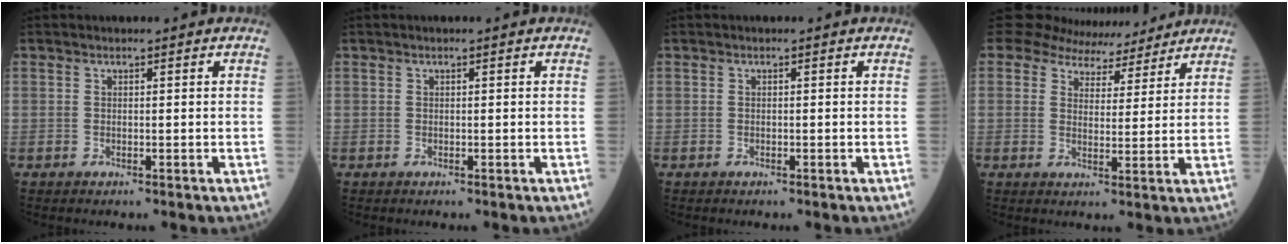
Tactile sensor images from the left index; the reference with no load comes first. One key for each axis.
{"total": 0.0}
{"total": 0.0}
{"total": 8.7, "fx": 8.2, "fy": 3.0, "fz": 0.3, "tx": 0.003, "ty": 0.004, "tz": 0.109}